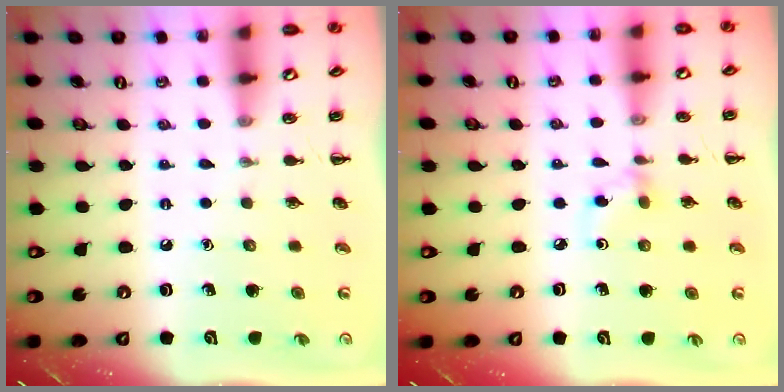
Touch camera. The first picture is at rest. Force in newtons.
{"total": 3.8, "press": 3.5, "slide": 1.4}